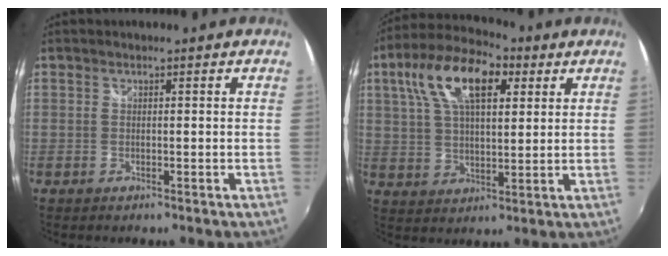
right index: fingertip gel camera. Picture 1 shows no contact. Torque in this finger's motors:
{"motor_torque": [1.20, 0.94, 0.38, 0.15]}